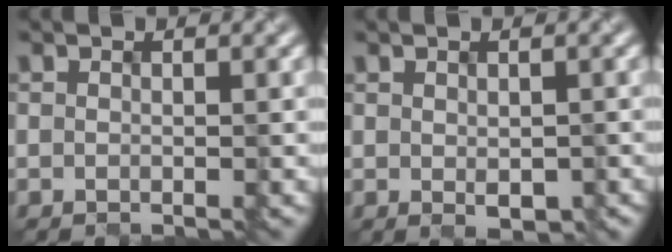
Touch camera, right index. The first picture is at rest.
{"total": 1.3, "force": [-0.3, 0.7, 1.0], "torque": [-0.020, -0.006, 0.007]}